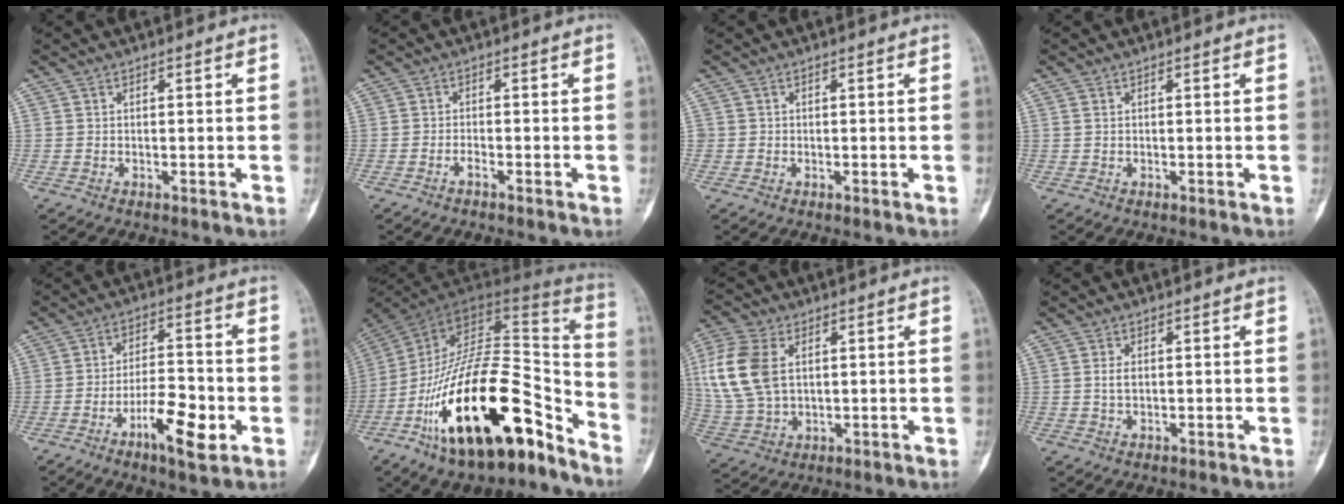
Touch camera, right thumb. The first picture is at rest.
{"total": 1.2, "force": [-0.9, 0.3, 0.7], "torque": [-0.017, 0.007, -0.018]}
{"total": 0.7, "force": [0.0, 0.7, -0.1], "torque": [0.011, 0.007, -0.002]}
{"total": 0.5, "force": [0.2, 0.3, 0.4], "torque": [-0.010, 0.002, 0.005]}
{"total": 10.6, "force": [-4.3, 3.6, 9.0], "torque": [-0.145, 0.021, -0.070]}
{"total": 30.3, "force": [-16.5, 12.6, 22.0], "torque": [-0.322, 0.088, -0.271]}
{"total": 13.6, "force": [2.9, 8.7, 10.1], "torque": [-0.225, 0.003, 0.061]}
{"total": 2.0, "force": [0.2, 1.1, 1.6], "torque": [-0.030, -0.001, 0.003]}